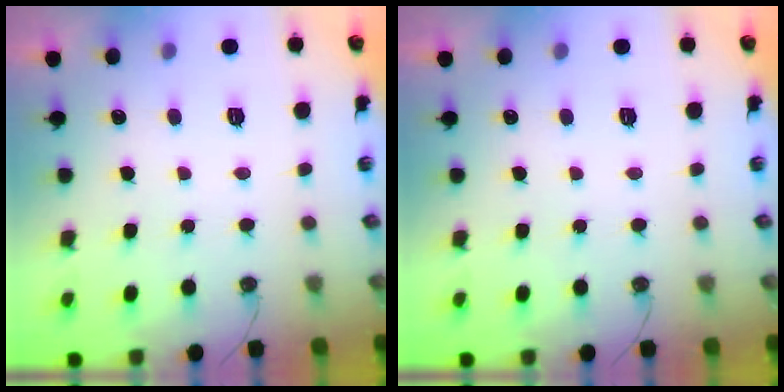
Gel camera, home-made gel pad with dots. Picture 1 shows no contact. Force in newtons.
{"total": 0.0}